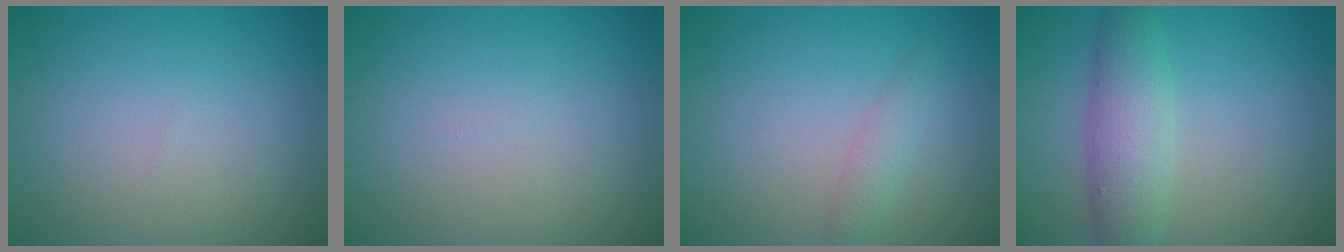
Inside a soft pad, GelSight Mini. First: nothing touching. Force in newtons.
{"total": 0.0}
{"total": 1.4, "press": 1.4, "slide": 0.1}
{"total": 4.3, "press": 4.3, "slide": 0.1}